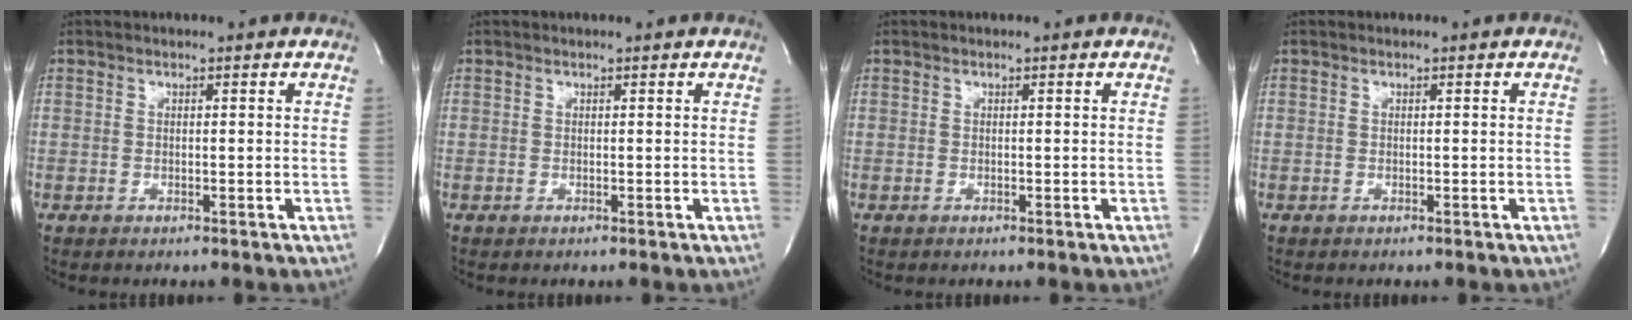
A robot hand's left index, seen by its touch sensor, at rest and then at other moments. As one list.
[{"total": 0.7, "force": [0.7, 0.0, 0.1], "torque": [-0.005, 0.003, 0.006]}, {"total": 0.0}, {"total": 0.0}]